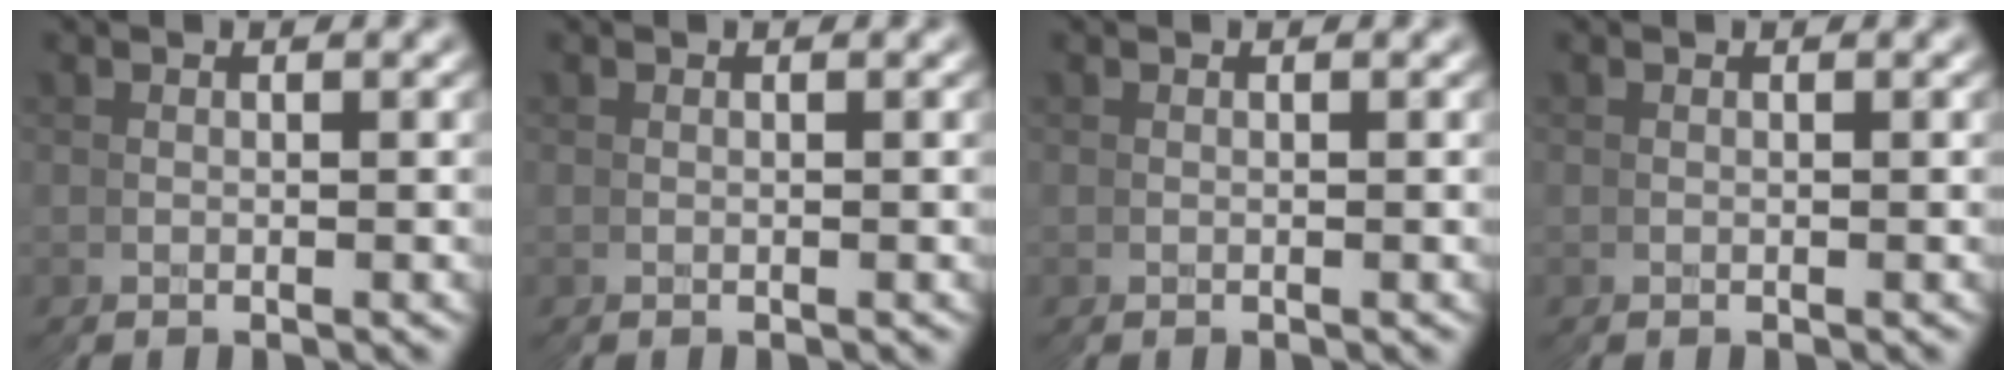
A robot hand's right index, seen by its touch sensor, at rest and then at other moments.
{"total": 0.0}
{"total": 0.0}
{"total": 0.0}